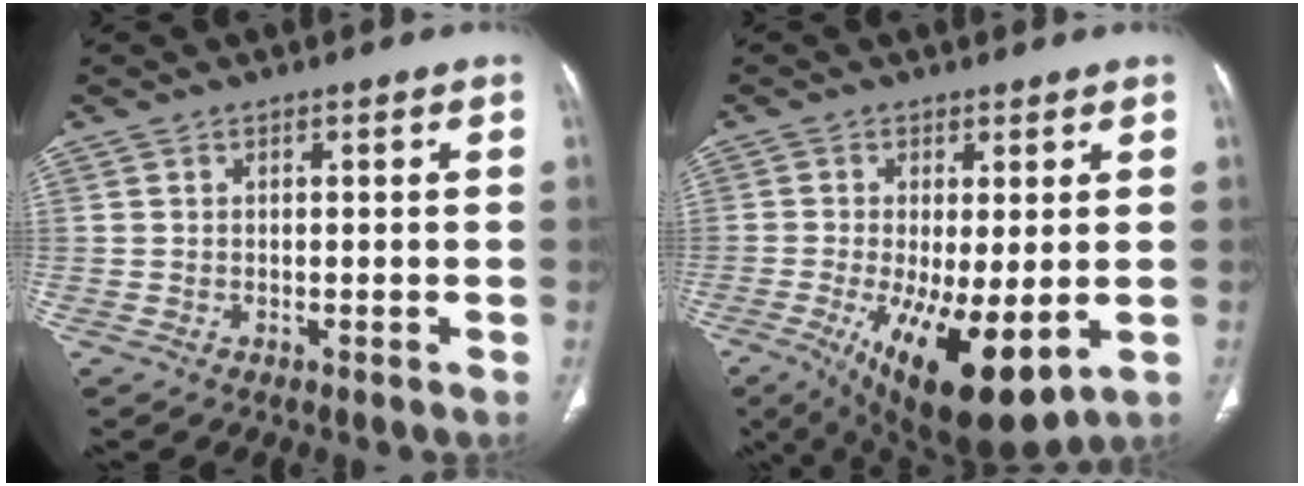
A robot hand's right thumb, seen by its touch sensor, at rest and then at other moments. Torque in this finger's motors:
{"motor_torque": [2.00, 3.00, 0.26, -0.17, 0.43]}